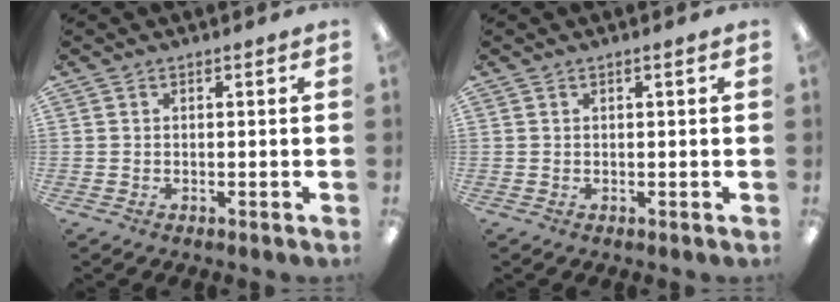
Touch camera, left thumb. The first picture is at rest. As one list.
[{"total": 0.8, "force": [0.3, 0.1, 0.7], "torque": [-0.012, -0.001, 0.005]}]